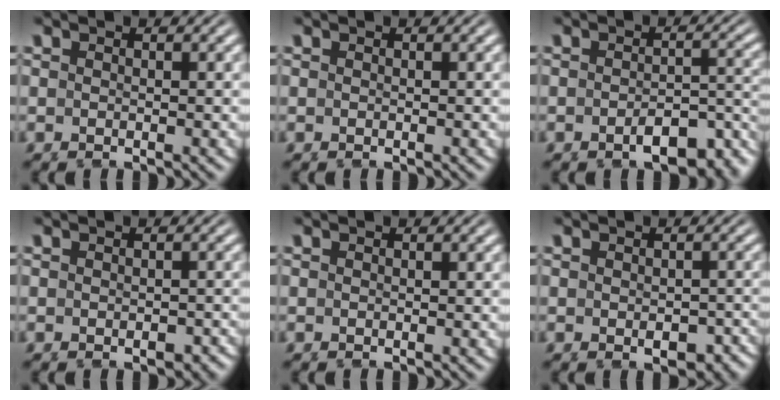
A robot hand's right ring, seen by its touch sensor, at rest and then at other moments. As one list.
[{"total": 0.0}, {"total": 4.7, "force": [-3.3, 1.5, 3.1], "torque": [-0.019, -0.007, -0.046]}, {"total": 1.2, "force": [-1.0, 0.6, 0.5], "torque": [-0.002, -0.004, -0.013]}, {"total": 0.0}, {"total": 2.3, "force": [-1.6, 1.2, 1.2], "torque": [-0.013, -0.011, -0.019]}]